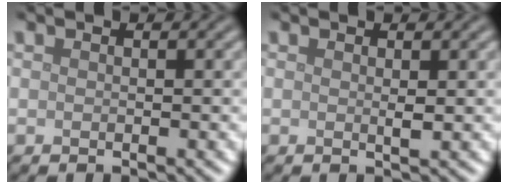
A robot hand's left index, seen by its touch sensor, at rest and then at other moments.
{"total": 0.7, "force": [0.2, 0.1, 0.7], "torque": [-0.012, -0.002, 0.002]}